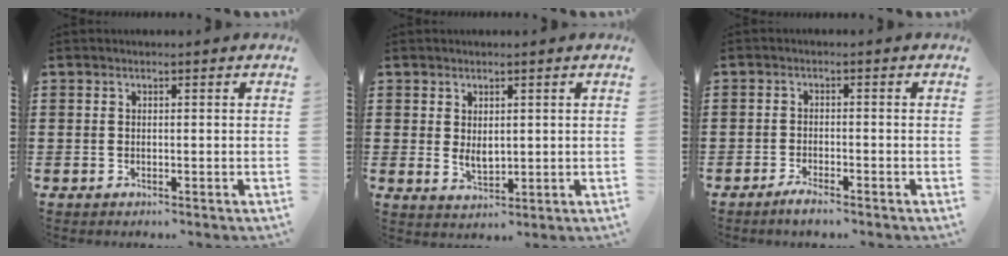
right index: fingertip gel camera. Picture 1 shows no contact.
{"total": 2.6, "force": [0.9, 1.4, 1.9], "torque": [-0.038, 0.003, 0.018]}
{"total": 2.0, "force": [-1.8, 0.1, 0.8], "torque": [-0.016, 0.003, -0.034]}